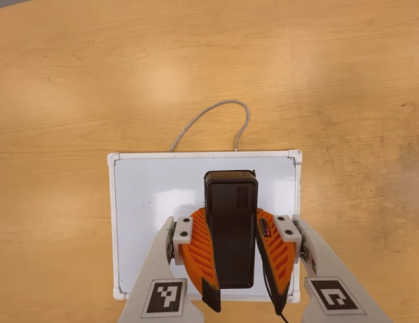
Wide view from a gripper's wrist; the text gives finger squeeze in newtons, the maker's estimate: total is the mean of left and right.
{"total": 10.6, "left": 8.9, "right": 12.3}